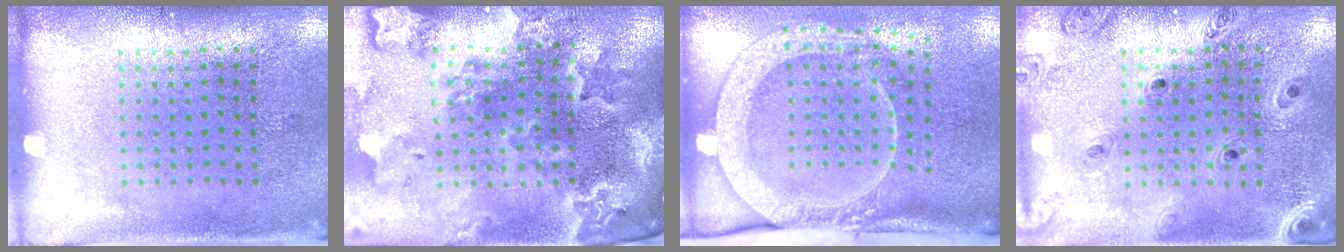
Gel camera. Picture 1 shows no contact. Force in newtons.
{"total": 4.5, "press": 3.7, "slide": 2.7}
{"total": 2.8, "press": 2.0, "slide": 1.9}
{"total": 1.4, "press": 1.4, "slide": 0.1}